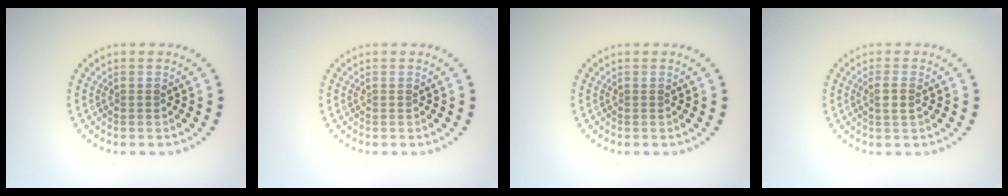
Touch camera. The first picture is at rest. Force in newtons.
{"total": 0.0}
{"total": 0.0}
{"total": 1.4, "press": 1.2, "slide": 0.7}